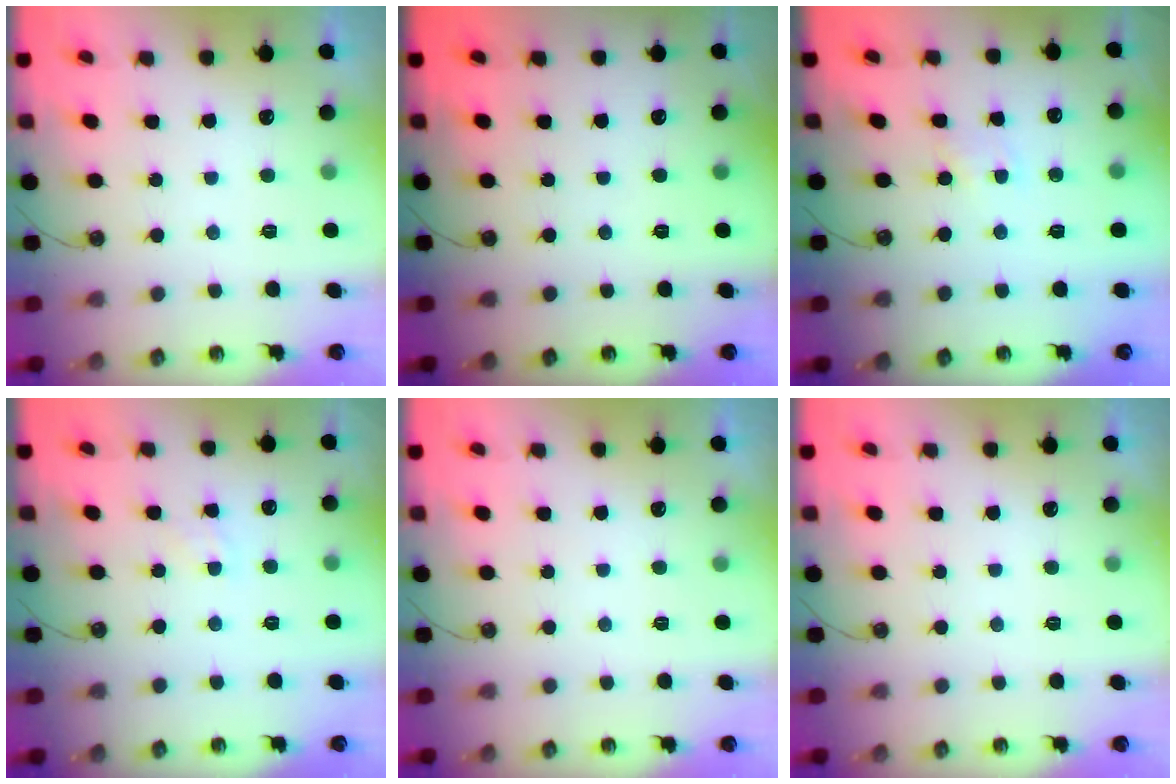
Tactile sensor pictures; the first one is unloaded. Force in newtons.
{"total": 0.0}
{"total": 1.7, "press": 1.7, "slide": 0.2}
{"total": 4.2, "press": 4.1, "slide": 0.5}
{"total": 0.0}
{"total": 0.0}